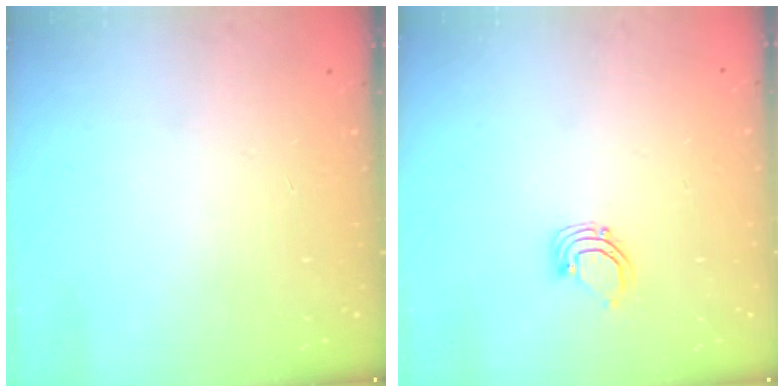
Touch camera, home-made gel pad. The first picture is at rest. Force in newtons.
{"total": 2.7, "press": 2.7, "slide": 0.2}